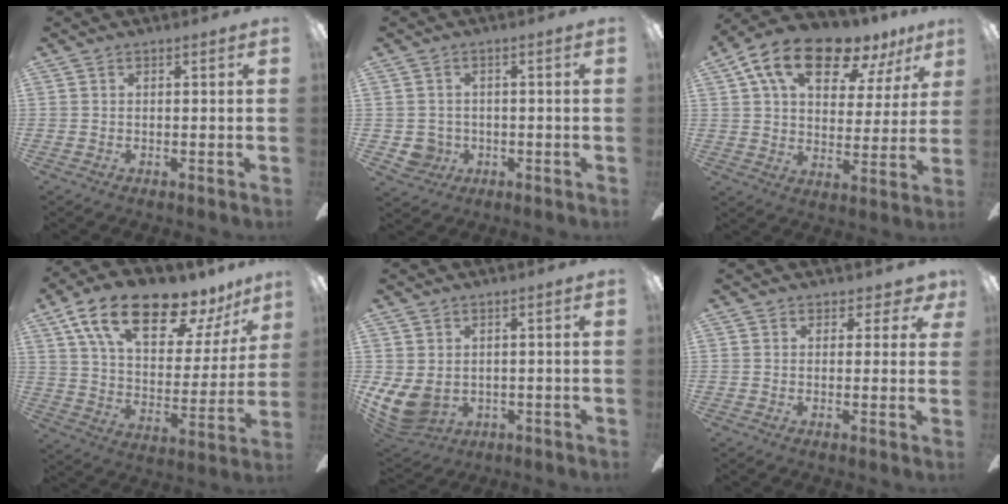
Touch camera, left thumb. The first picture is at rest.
{"total": 4.0, "force": [-0.5, 4.0, 0.7], "torque": [-0.018, 0.004, -0.008]}
{"total": 16.2, "force": [10.8, 7.2, 9.7], "torque": [-0.169, -0.057, 0.187]}
{"total": 21.0, "force": [14.6, 8.3, 12.6], "torque": [-0.212, -0.090, 0.250]}
{"total": 8.0, "force": [0.0, 6.1, 5.1], "torque": [-0.129, -0.012, 0.002]}
{"total": 2.9, "force": [1.8, 2.1, 0.8], "torque": [0.002, -0.008, 0.031]}